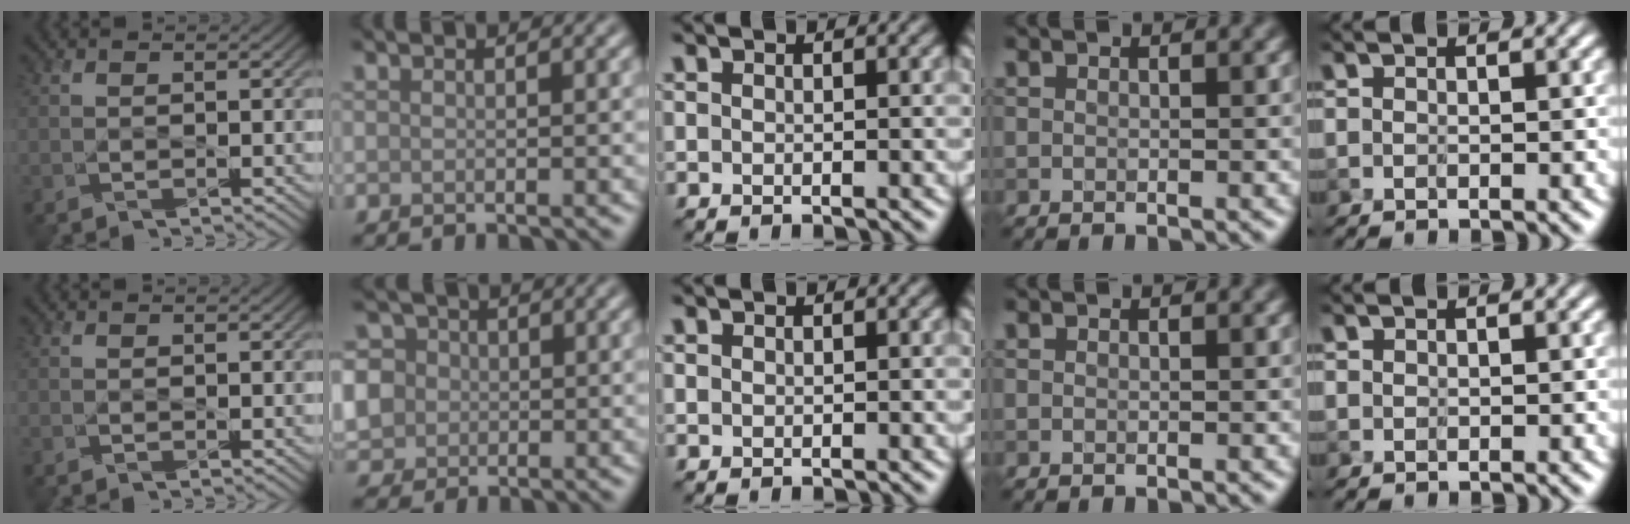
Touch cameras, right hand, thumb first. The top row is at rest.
{"index": {"total": 6.7, "force": [0.5, 6.1, 2.6], "torque": [-0.072, 0.030, -0.012]}}